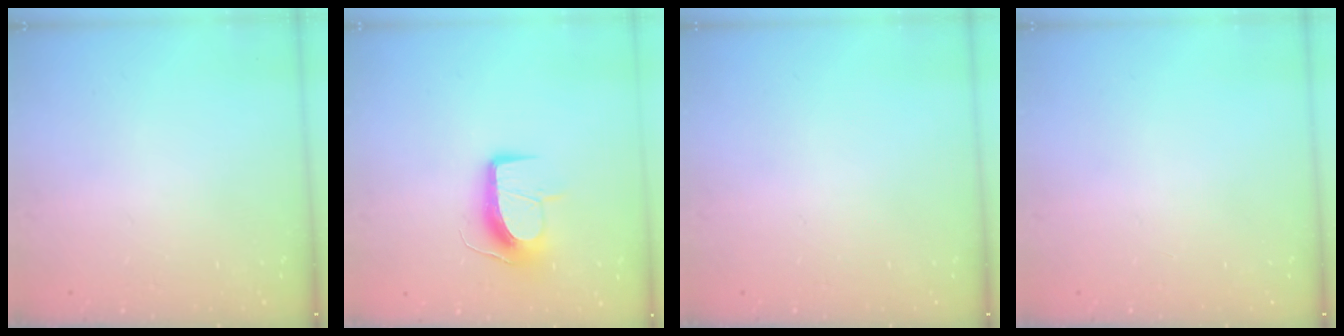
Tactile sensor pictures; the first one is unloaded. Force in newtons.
{"total": 12.7, "press": 12.7, "slide": 0.5}
{"total": 0.0}
{"total": 0.0}